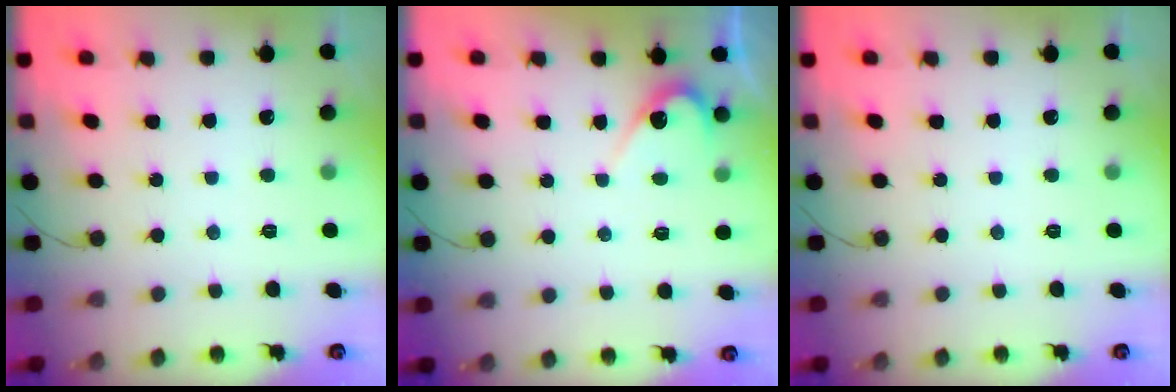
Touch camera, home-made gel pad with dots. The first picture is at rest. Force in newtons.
{"total": 3.8, "press": 3.8, "slide": 0.3}
{"total": 0.0}